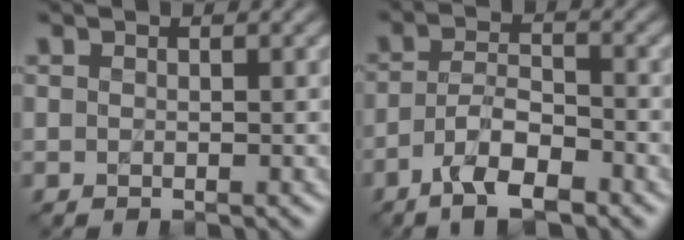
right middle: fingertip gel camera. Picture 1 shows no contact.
{"total": 5.4, "force": [-3.5, 1.8, 3.7], "torque": [-0.069, 0.005, -0.066]}